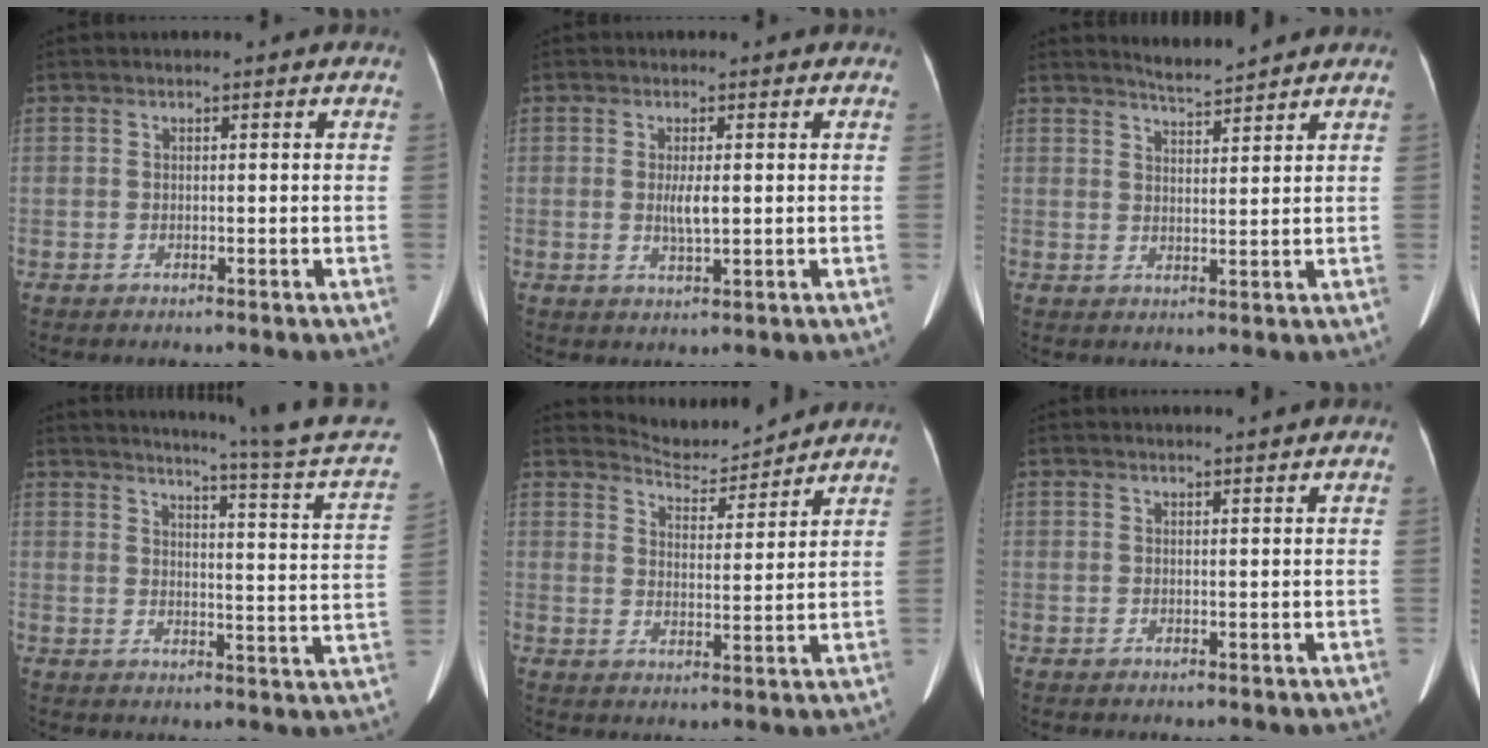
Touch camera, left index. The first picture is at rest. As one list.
[{"total": 2.8, "force": [0.2, 0.4, 2.8], "torque": [-0.056, -0.005, 0.006]}, {"total": 3.4, "force": [3.3, -0.6, 0.4], "torque": [-0.012, -0.001, 0.061]}, {"total": 17.0, "force": [15.1, -2.7, 7.2], "torque": [-0.112, -0.084, 0.172]}, {"total": 6.4, "force": [6.3, 0.1, -0.3], "torque": [-0.007, -0.003, 0.106]}, {"total": 1.6, "force": [1.4, -0.3, 0.8], "torque": [-0.009, 0.009, 0.024]}]